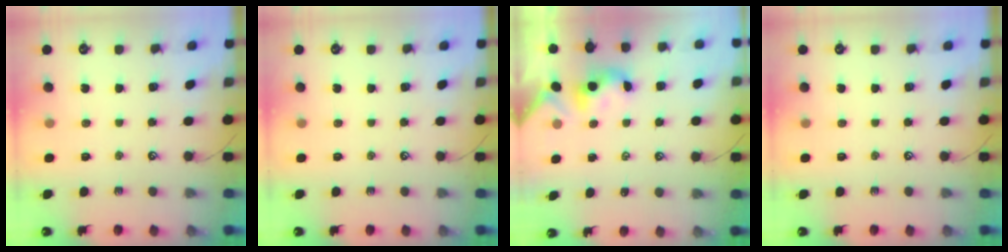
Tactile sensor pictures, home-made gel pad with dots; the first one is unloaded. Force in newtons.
{"total": 0.0}
{"total": 2.1, "press": 2.1, "slide": 0.2}
{"total": 0.0}